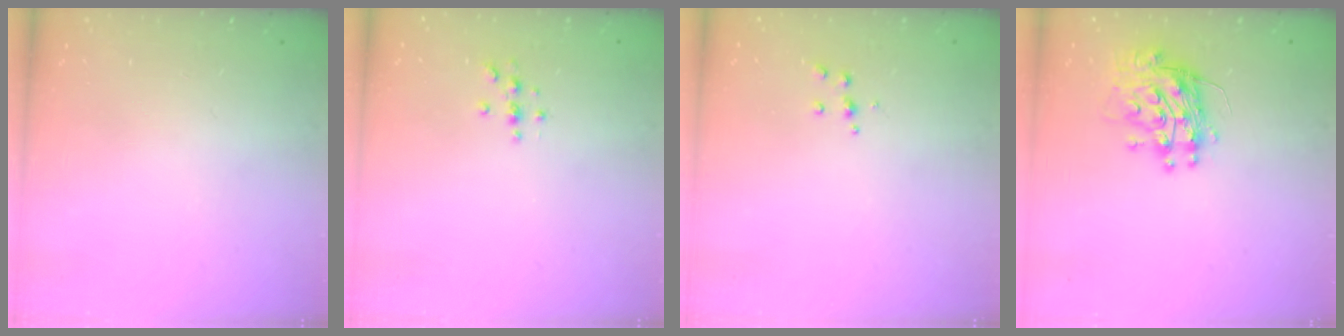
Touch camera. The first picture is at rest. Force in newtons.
{"total": 3.0, "press": 3.0, "slide": 0.4}
{"total": 4.3, "press": 4.3, "slide": 0.4}
{"total": 12.9, "press": 12.9, "slide": 1.1}